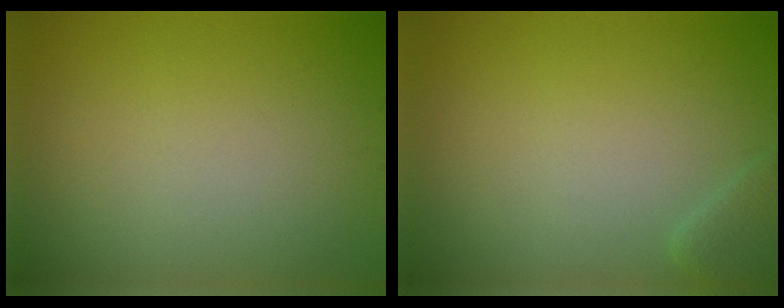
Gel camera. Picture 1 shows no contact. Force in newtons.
{"total": 1.6, "press": 1.6, "slide": 0.1}